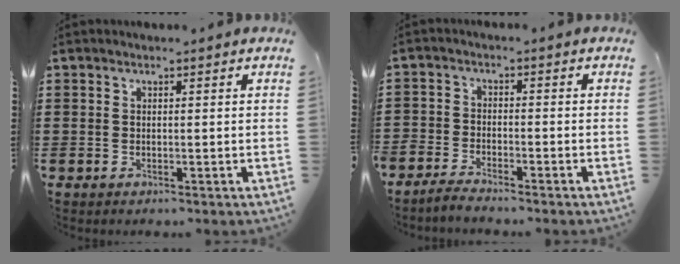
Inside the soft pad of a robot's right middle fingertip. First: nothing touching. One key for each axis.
{"total": 2.6, "fx": -2.6, "fy": 0.3, "fz": 0.1, "tx": -0.014, "ty": 0.003, "tz": -0.058}